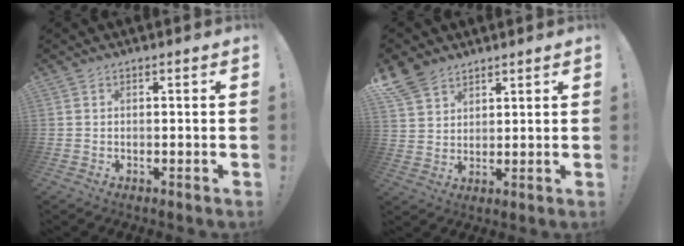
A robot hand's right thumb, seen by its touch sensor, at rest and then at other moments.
{"total": 7.9, "force": [5.8, 4.8, 2.5], "torque": [-0.049, -0.031, 0.116]}